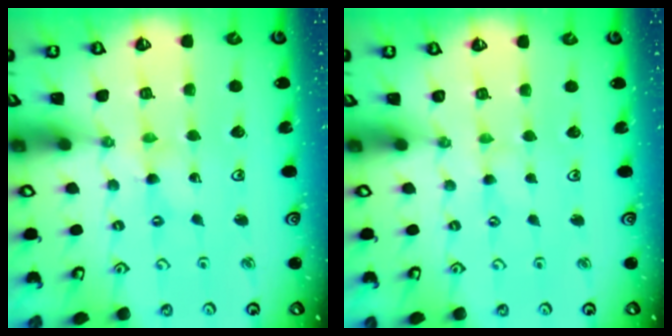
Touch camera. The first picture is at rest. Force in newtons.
{"total": 0.7, "press": 0.7, "slide": 0.1}